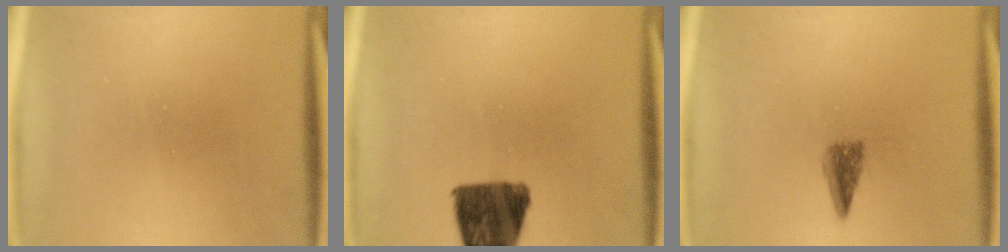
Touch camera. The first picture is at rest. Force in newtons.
{"total": 11.2}
{"total": 2.7}